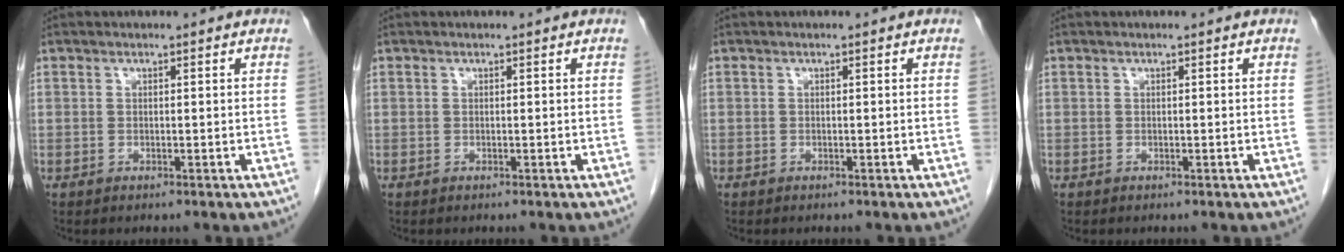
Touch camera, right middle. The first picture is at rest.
{"total": 0.0}
{"total": 0.0}
{"total": 0.0}